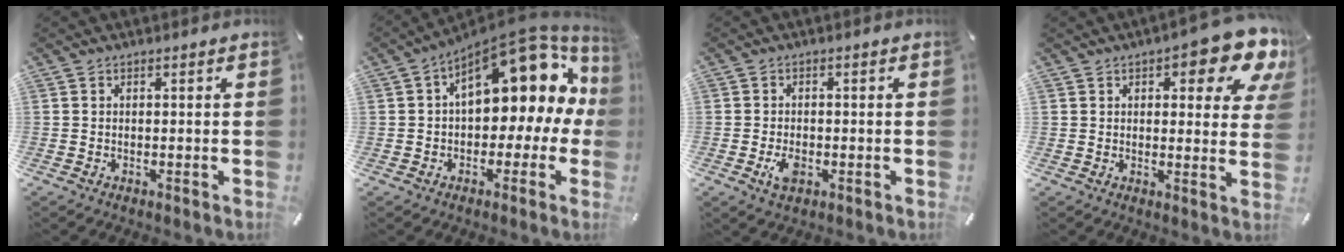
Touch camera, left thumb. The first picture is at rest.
{"total": 17.0, "force": [7.6, 8.8, 12.4], "torque": [-0.163, -0.059, 0.124]}
{"total": 3.6, "force": [-1.2, 2.2, 2.5], "torque": [-0.056, 0.002, -0.022]}
{"total": 11.2, "force": [6.8, 4.5, 7.6], "torque": [-0.085, -0.041, 0.111]}